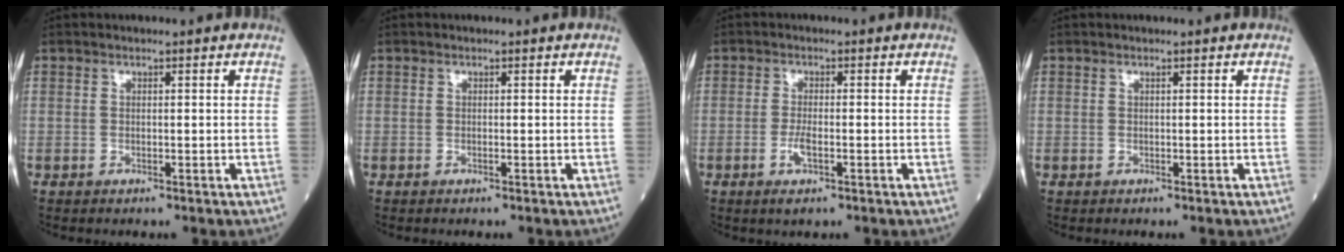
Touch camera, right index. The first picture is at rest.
{"total": 0.0}
{"total": 2.8, "force": [-1.1, 0.5, 2.6], "torque": [-0.056, -0.004, -0.020]}
{"total": 0.0}